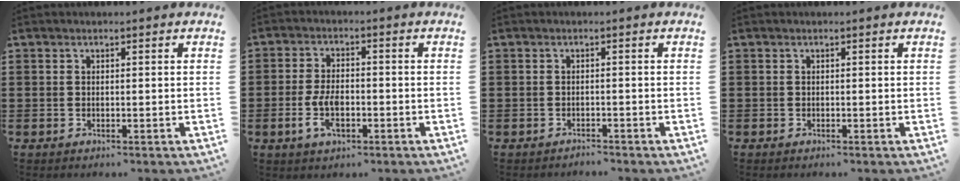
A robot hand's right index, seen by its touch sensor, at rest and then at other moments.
{"total": 5.2, "force": [-1.6, 2.5, 4.3], "torque": [-0.097, -0.003, -0.031]}
{"total": 1.1, "force": [-1.1, 0.1, 0.0], "torque": [-0.004, 0.003, -0.024]}
{"total": 0.0}